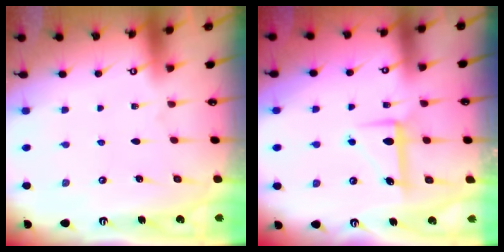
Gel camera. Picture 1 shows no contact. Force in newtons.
{"total": 6.8, "press": 6.8, "slide": 0.2}